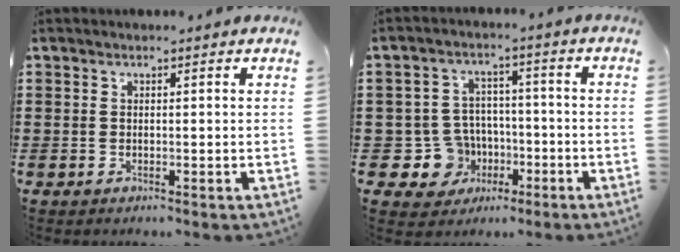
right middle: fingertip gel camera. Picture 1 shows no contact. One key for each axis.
{"total": 7.9, "fx": -2.1, "fy": 7.3, "fz": 2.2, "tx": -0.071, "ty": 0.009, "tz": -0.032}